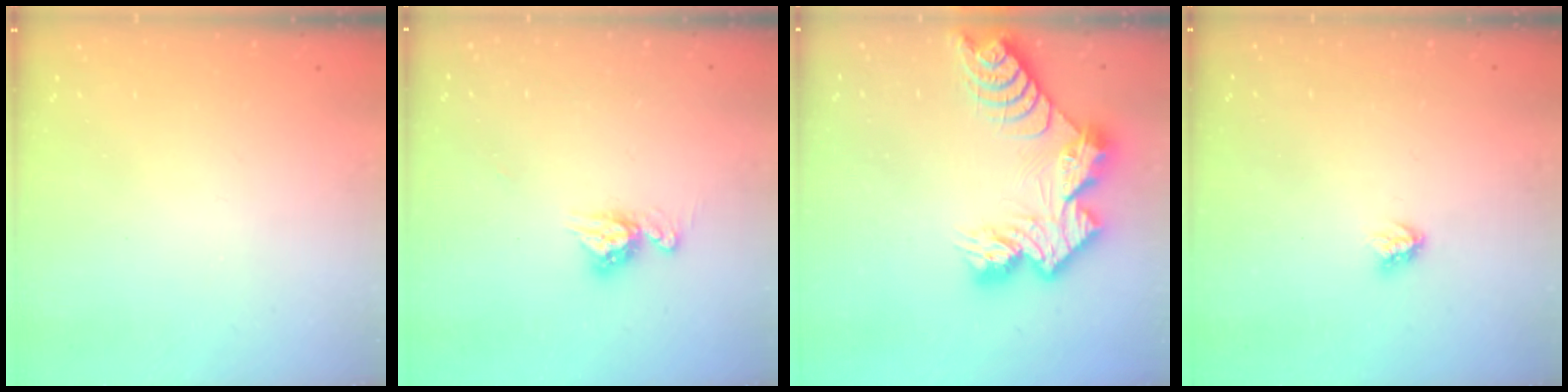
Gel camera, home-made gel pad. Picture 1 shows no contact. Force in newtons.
{"total": 8.5, "press": 8.4, "slide": 0.8}
{"total": 13.4, "press": 13.4, "slide": 1.1}
{"total": 3.0, "press": 2.9, "slide": 0.4}